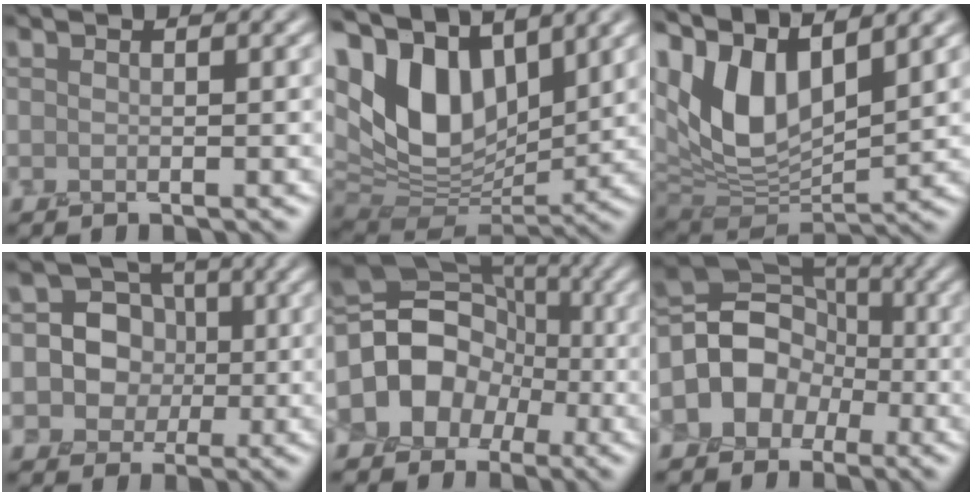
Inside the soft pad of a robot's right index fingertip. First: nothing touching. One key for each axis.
{"total": 11.8, "fx": 4.9, "fy": 6.7, "fz": 8.4, "tx": -0.184, "ty": 0.012, "tz": 0.086}
{"total": 11.7, "fx": 4.8, "fy": 5.9, "fz": 9.0, "tx": -0.191, "ty": 0.003, "tz": 0.090}
{"total": 6.7, "fx": 0.5, "fy": 6.0, "fz": 3.1, "tx": -0.031, "ty": 0.023, "tz": -0.016}
{"total": 12.7, "fx": -2.0, "fy": 10.4, "fz": 7.0, "tx": -0.118, "ty": 0.002, "tz": -0.059}
{"total": 9.6, "fx": -1.7, "fy": 7.9, "fz": 5.1, "tx": -0.066, "ty": 0.008, "tz": -0.055}